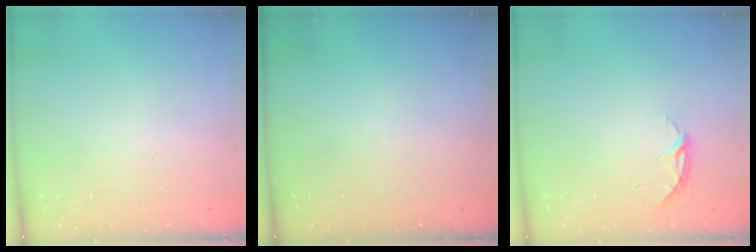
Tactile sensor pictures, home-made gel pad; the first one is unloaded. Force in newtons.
{"total": 0.0}
{"total": 3.7, "press": 3.7, "slide": 0.3}